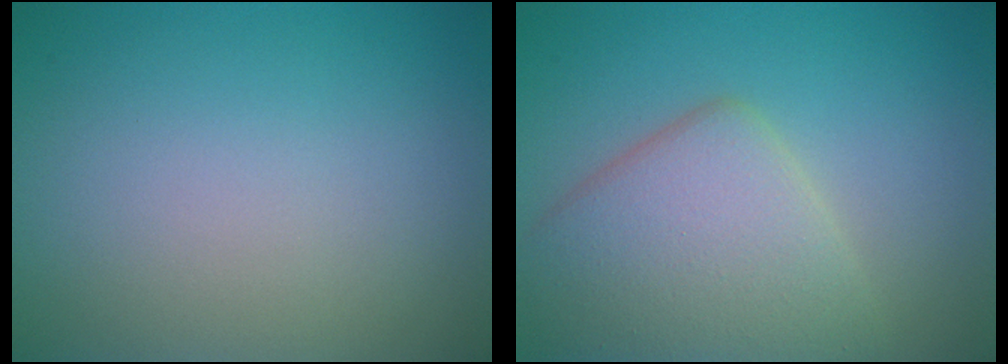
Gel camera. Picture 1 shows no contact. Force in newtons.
{"total": 6.6, "press": 6.6, "slide": 0.3}